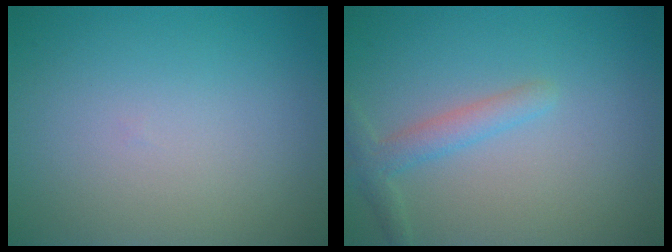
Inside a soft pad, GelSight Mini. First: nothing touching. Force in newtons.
{"total": 2.2, "press": 2.2, "slide": 0.1}